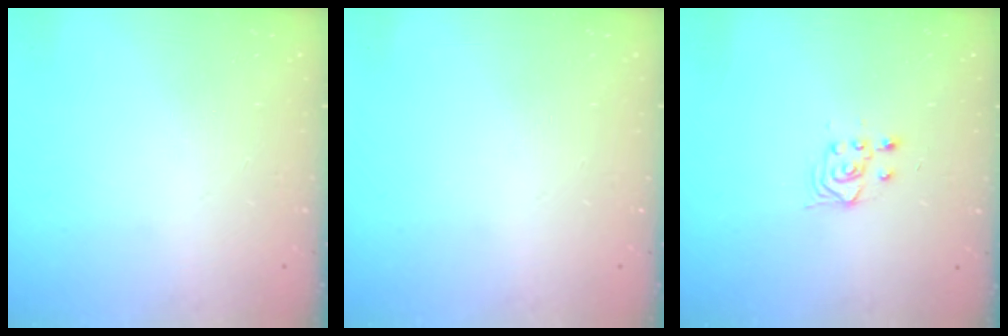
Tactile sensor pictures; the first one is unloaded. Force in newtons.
{"total": 0.0}
{"total": 3.0, "press": 2.6, "slide": 1.3}